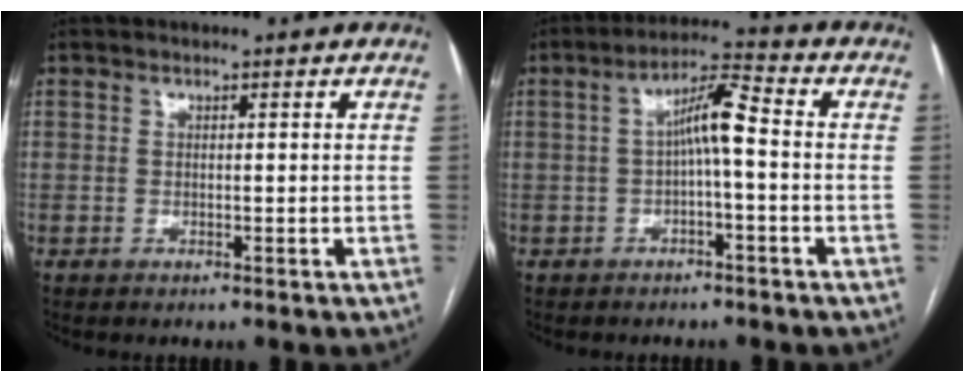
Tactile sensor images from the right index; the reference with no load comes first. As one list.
[{"total": 6.2, "force": [-0.2, 0.9, 6.1], "torque": [-0.106, 0.026, -0.006]}]